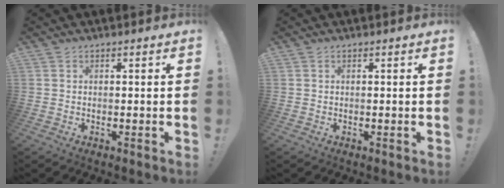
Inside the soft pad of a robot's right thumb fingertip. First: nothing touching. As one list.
[{"total": 0.0}]